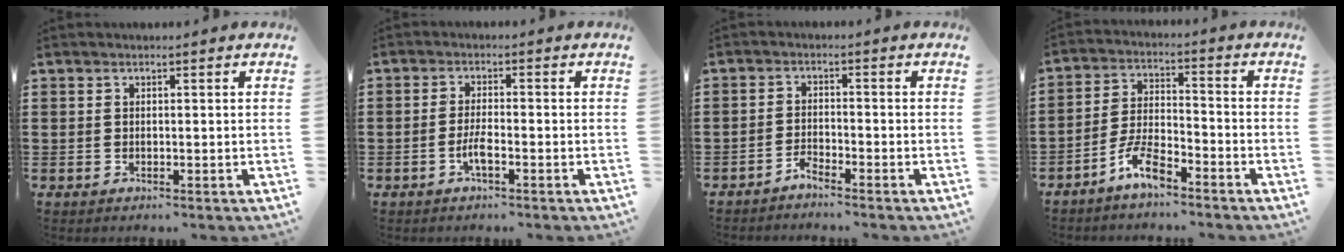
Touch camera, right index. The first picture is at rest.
{"total": 3.0, "force": [-1.4, 0.6, 2.6], "torque": [-0.062, -0.004, -0.030]}
{"total": 2.2, "force": [-2.2, 0.0, 0.1], "torque": [-0.009, 0.004, -0.047]}
{"total": 6.2, "force": [-4.6, 1.7, 3.7], "torque": [-0.090, 0.004, -0.092]}